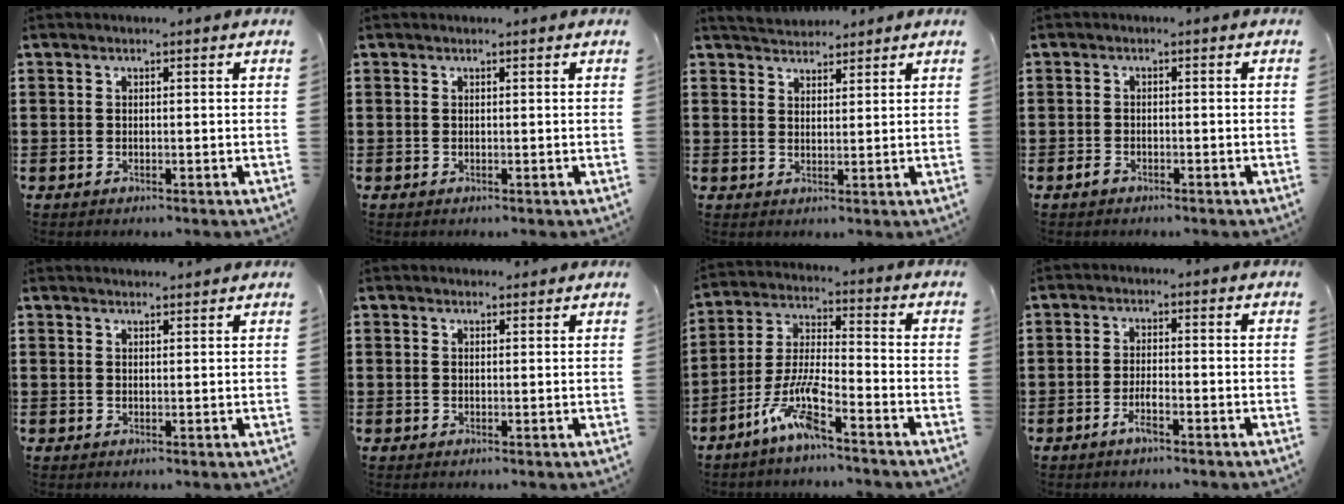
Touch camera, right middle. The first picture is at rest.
{"total": 0.0}
{"total": 3.2, "force": [3.2, 0.7, -0.1], "torque": [-0.009, -0.006, 0.062]}
{"total": 1.5, "force": [-1.2, 0.7, 0.7], "torque": [-0.023, -0.005, -0.025]}
{"total": 1.3, "force": [1.2, -0.1, 0.0], "torque": [-0.002, -0.003, 0.024]}
{"total": 0.8, "force": [0.8, 0.3, -0.1], "torque": [0.007, -0.004, 0.014]}
{"total": 8.4, "force": [-5.8, 1.0, 6.0], "torque": [-0.138, -0.009, -0.114]}
{"total": 2.9, "force": [-1.7, 0.5, 2.3], "torque": [-0.047, -0.002, -0.032]}